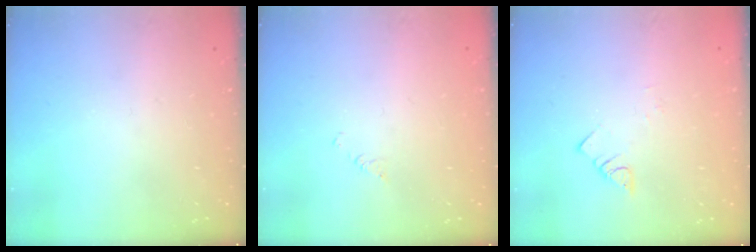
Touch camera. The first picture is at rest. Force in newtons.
{"total": 2.0, "press": 2.0, "slide": 0.3}
{"total": 1.5, "press": 1.5, "slide": 0.3}